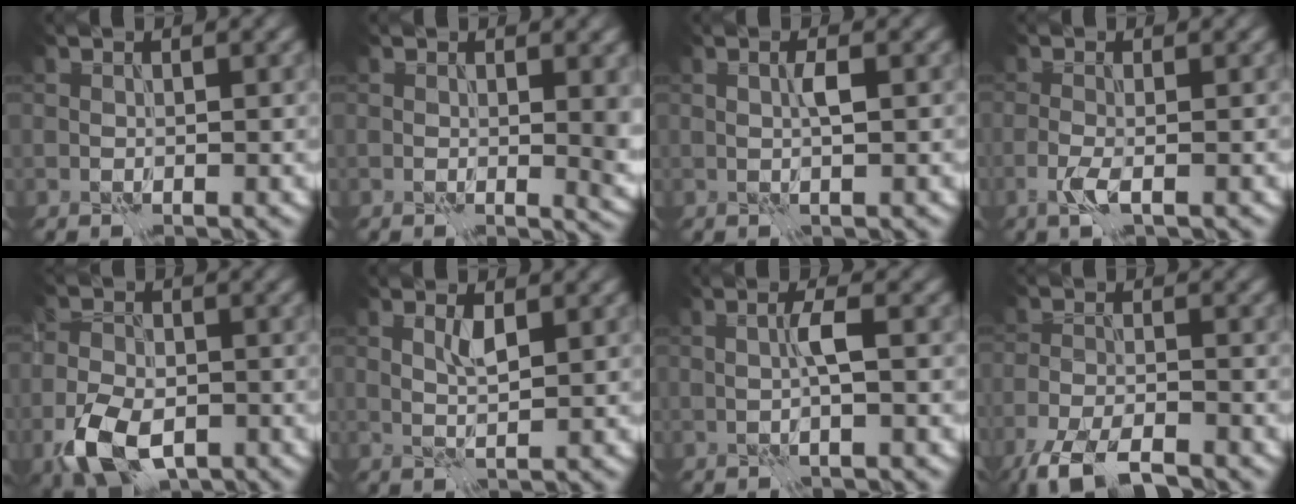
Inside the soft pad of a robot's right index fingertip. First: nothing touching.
{"total": 3.8, "force": [-0.1, 1.4, 3.6], "torque": [-0.036, -0.009, 0.003]}
{"total": 1.0, "force": [0.4, -0.6, 0.7], "torque": [-0.015, 0.001, 0.010]}
{"total": 1.7, "force": [-0.8, 0.0, 1.5], "torque": [-0.037, -0.001, -0.021]}
{"total": 7.3, "force": [-3.7, 4.0, 4.8], "torque": [-0.111, -0.016, -0.068]}
{"total": 1.4, "force": [0.9, -0.3, 1.0], "torque": [-0.025, -0.001, 0.020]}
{"total": 1.4, "force": [0.2, -0.6, 1.3], "torque": [-0.027, 0.004, 0.006]}
{"total": 6.0, "force": [-4.9, 1.1, 3.2], "torque": [-0.063, -0.010, -0.096]}